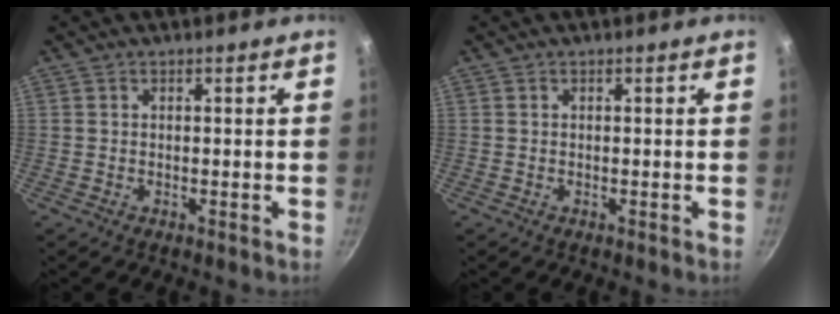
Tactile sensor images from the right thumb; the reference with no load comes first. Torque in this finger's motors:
{"motor_torque": [-0.05, -0.05, 0.20, 0.08, 0.00]}